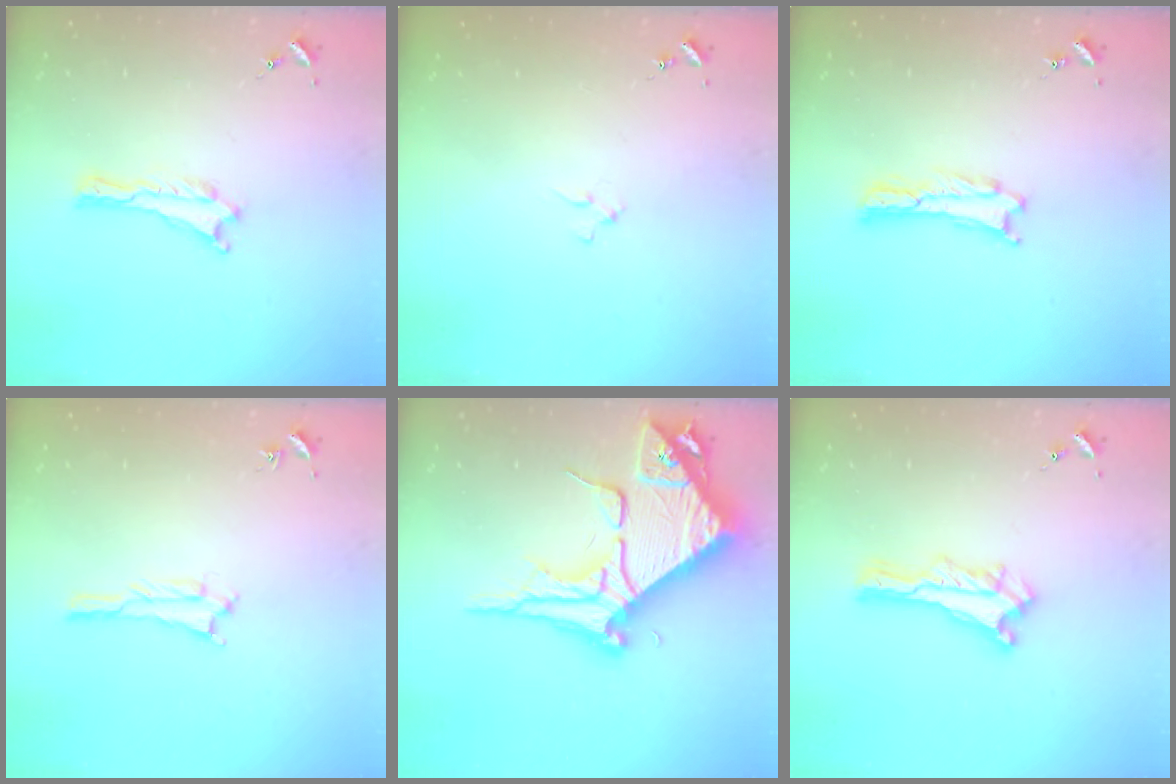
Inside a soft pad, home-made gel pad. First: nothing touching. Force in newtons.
{"total": 0.9, "press": 0.9, "slide": 0.2}
{"total": 0.6, "press": 0.5, "slide": 0.2}
{"total": 1.7, "press": 1.7, "slide": 0.2}
{"total": 12.6, "press": 12.5, "slide": 1.6}
{"total": 0.6, "press": 0.5, "slide": 0.2}